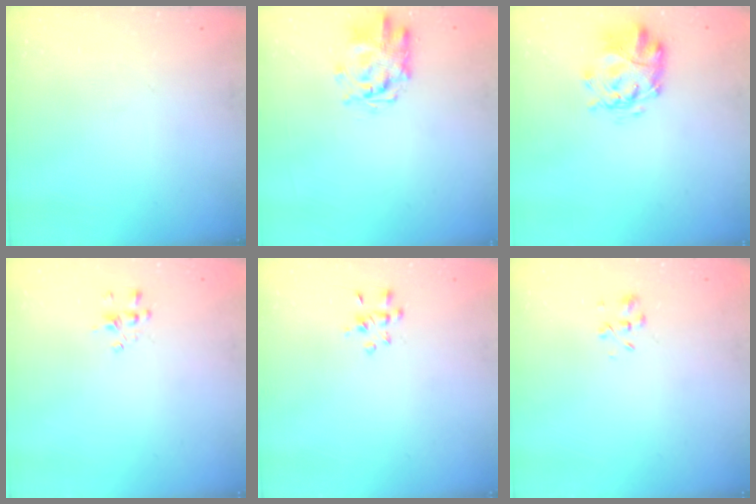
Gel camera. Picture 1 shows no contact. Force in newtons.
{"total": 3.8, "press": 3.5, "slide": 1.4}
{"total": 3.8, "press": 3.4, "slide": 1.7}
{"total": 1.5, "press": 1.4, "slide": 0.7}
{"total": 3.4, "press": 3.2, "slide": 1.1}
{"total": 2.6, "press": 2.4, "slide": 1.0}